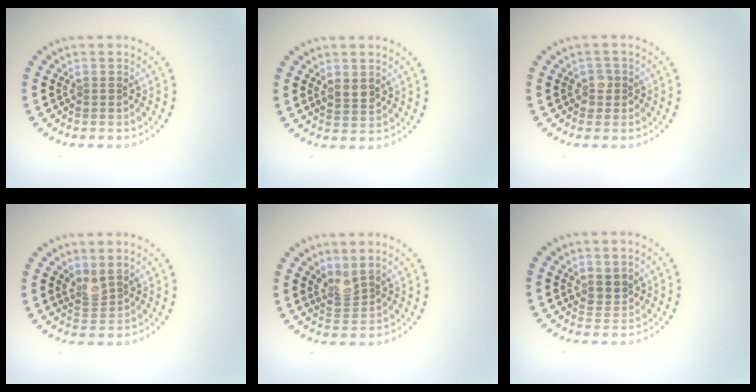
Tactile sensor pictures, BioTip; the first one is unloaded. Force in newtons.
{"total": 1.8, "press": 1.7, "slide": 0.4}
{"total": 1.4, "press": 1.3, "slide": 0.7}
{"total": 2.1, "press": 1.8, "slide": 1.1}
{"total": 2.1, "press": 1.6, "slide": 1.4}
{"total": 1.7, "press": 1.4, "slide": 1.0}